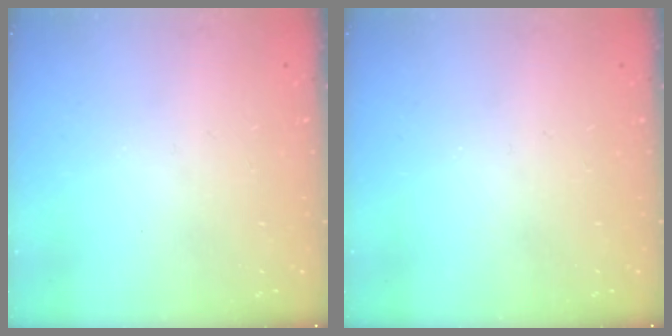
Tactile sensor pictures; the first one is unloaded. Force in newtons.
{"total": 0.0}